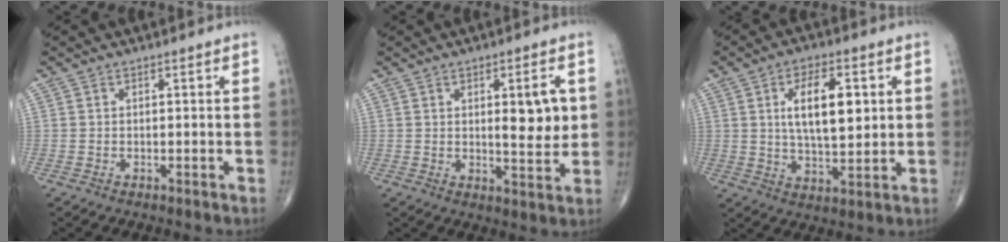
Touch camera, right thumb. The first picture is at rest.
{"total": 8.1, "force": [1.6, 2.6, 7.5], "torque": [-0.096, -0.015, 0.026]}
{"total": 11.8, "force": [2.7, 5.3, 10.1], "torque": [-0.154, -0.011, 0.048]}